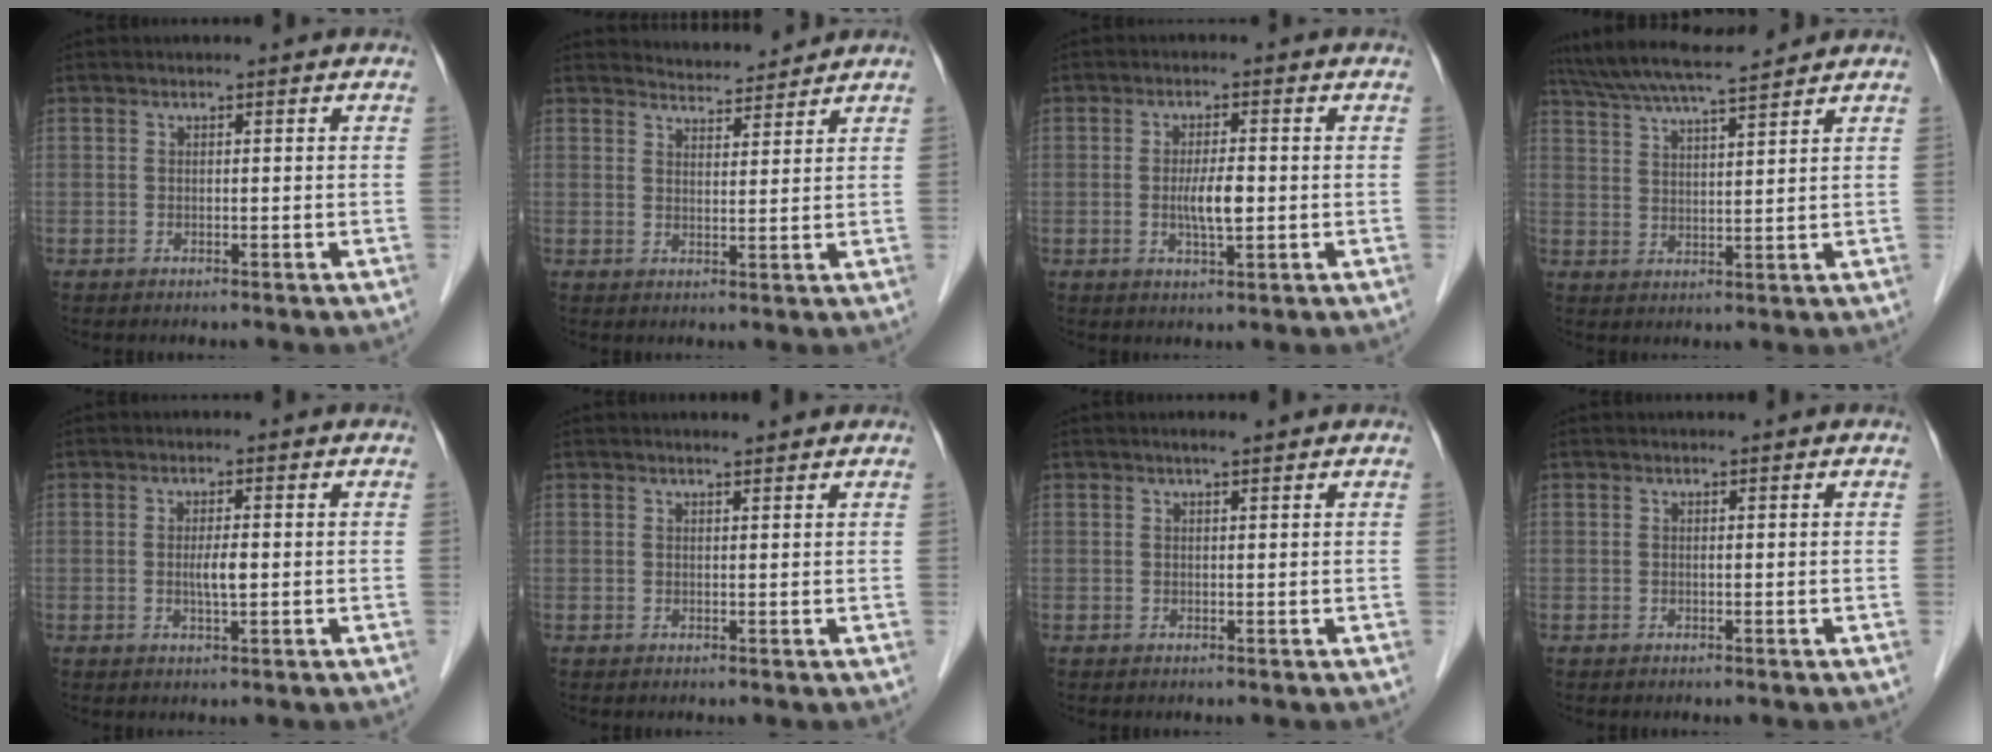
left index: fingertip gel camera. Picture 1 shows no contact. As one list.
[{"total": 4.2, "force": [4.2, 0.2, -0.3], "torque": [-0.007, 0.008, 0.067]}, {"total": 4.1, "force": [-0.4, 0.8, 4.0], "torque": [-0.079, -0.004, -0.006]}, {"total": 11.0, "force": [9.9, 0.3, 4.8], "torque": [-0.089, 0.027, 0.158]}, {"total": 2.4, "force": [-0.1, 0.3, 2.4], "torque": [-0.047, -0.002, -0.001]}, {"total": 1.8, "force": [1.6, 0.1, 0.7], "torque": [-0.014, 0.007, 0.026]}, {"total": 1.8, "force": [1.4, 0.1, 1.2], "torque": [-0.020, 0.009, 0.021]}, {"total": 0.0}]